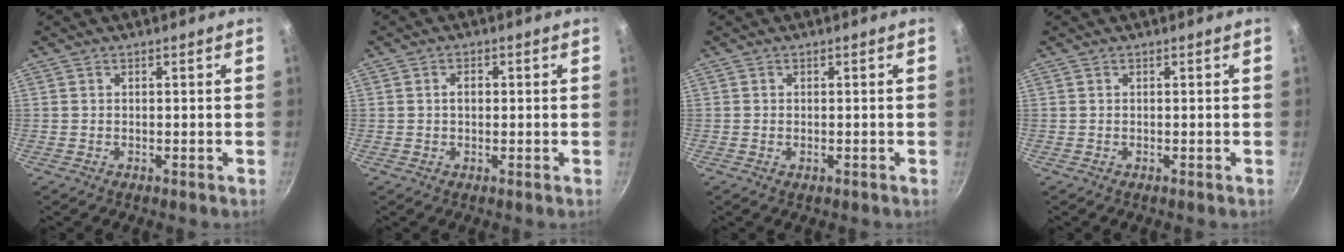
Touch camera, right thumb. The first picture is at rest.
{"total": 2.2, "force": [0.2, 1.5, 1.6], "torque": [-0.017, 0.007, 0.002]}
{"total": 0.6, "force": [-0.2, 0.4, 0.4], "torque": [-0.006, 0.000, -0.004]}
{"total": 0.0}